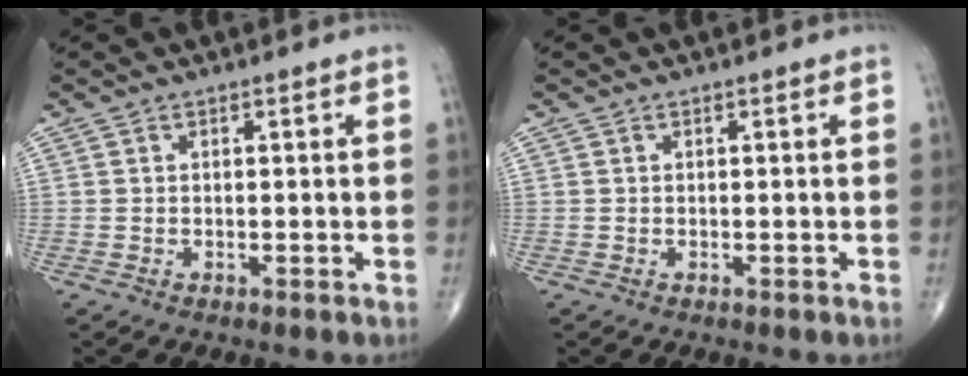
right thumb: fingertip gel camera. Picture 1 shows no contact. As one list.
[{"total": 0.0}]